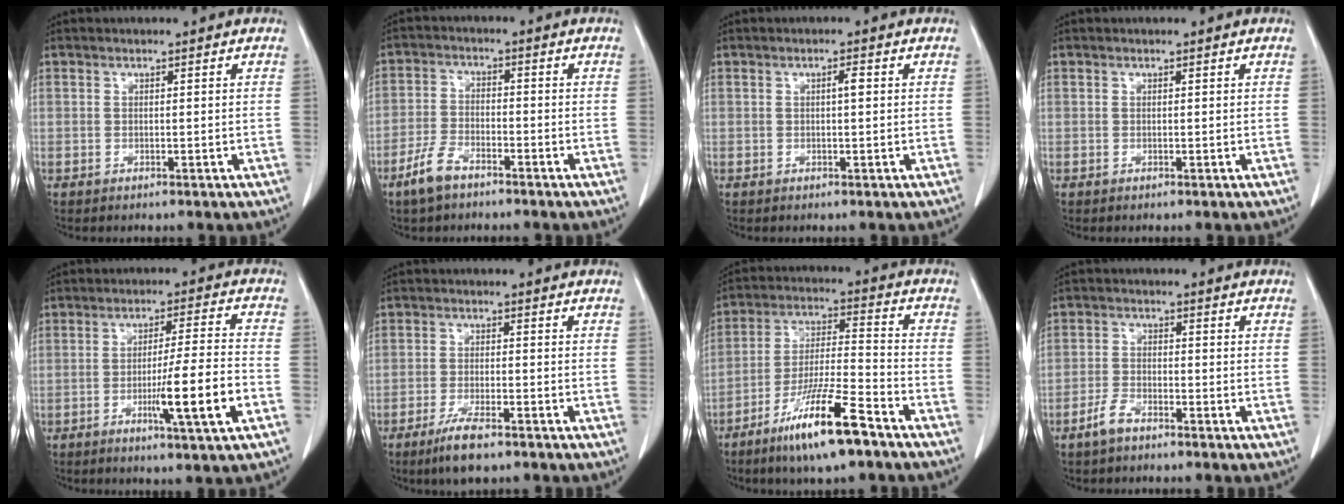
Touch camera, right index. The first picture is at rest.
{"total": 5.2, "force": [-3.7, 2.3, 2.8], "torque": [-0.065, 0.001, -0.069]}
{"total": 1.3, "force": [0.2, 0.2, 1.2], "torque": [-0.021, 0.003, 0.002]}
{"total": 0.0}
{"total": 10.4, "force": [-3.6, -0.5, 9.8], "torque": [-0.156, -0.010, -0.060]}
{"total": 5.7, "force": [-4.0, 0.9, 4.0], "torque": [-0.078, -0.010, -0.065]}
{"total": 13.8, "force": [-8.9, 1.1, 10.5], "torque": [-0.201, -0.028, -0.164]}
{"total": 3.2, "force": [-2.5, 1.3, 1.7], "torque": [-0.035, 0.003, -0.046]}